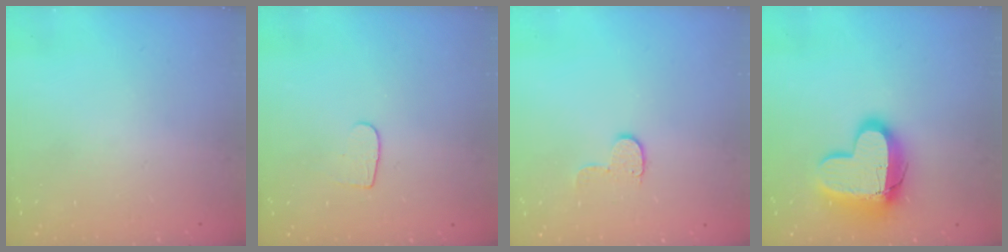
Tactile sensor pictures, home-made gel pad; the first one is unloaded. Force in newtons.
{"total": 3.9, "press": 3.9, "slide": 0.4}
{"total": 6.1, "press": 6.1, "slide": 0.4}
{"total": 15.2, "press": 15.2, "slide": 1.4}